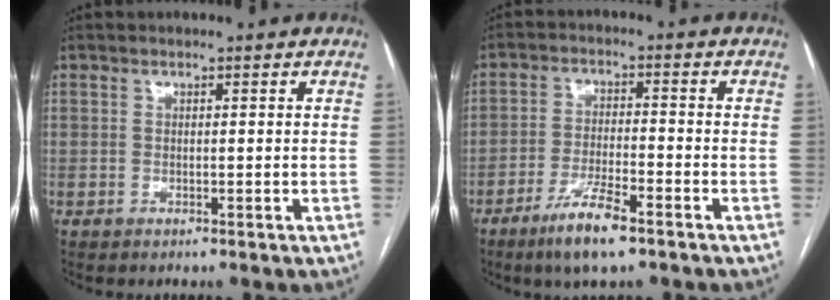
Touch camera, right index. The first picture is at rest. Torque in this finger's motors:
{"motor_torque": [0.84, -0.99, 0.57, 0.11]}